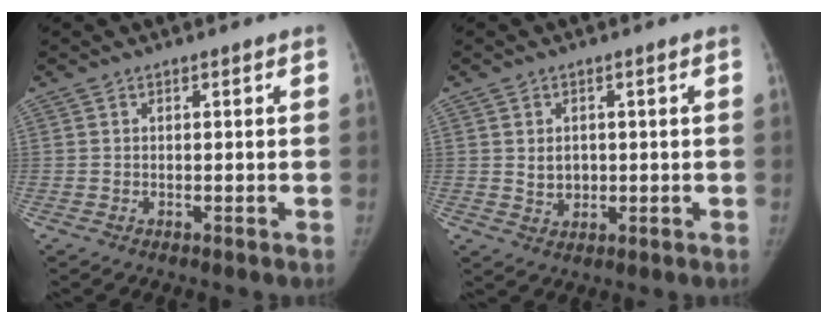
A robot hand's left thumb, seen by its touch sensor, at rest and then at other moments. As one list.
[{"total": 3.4, "force": [0.4, 2.8, 2.0], "torque": [-0.017, -0.005, 0.014]}]